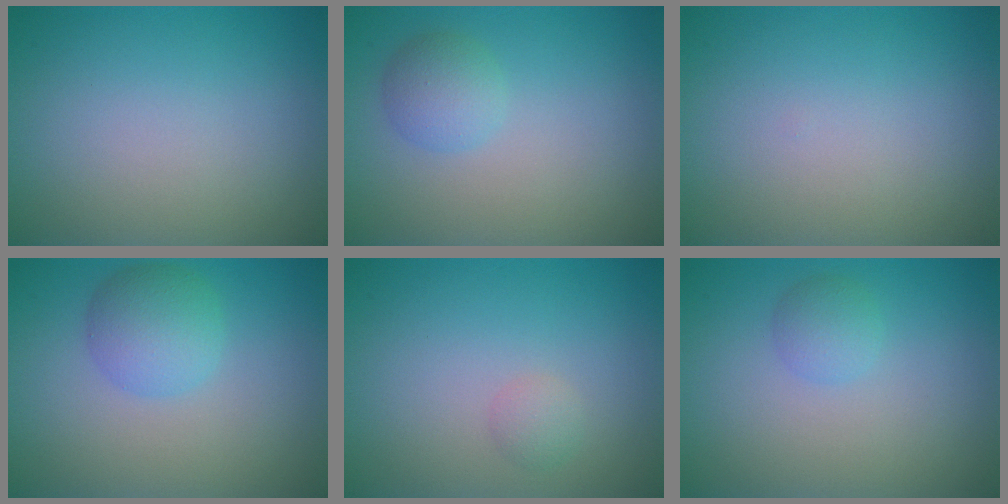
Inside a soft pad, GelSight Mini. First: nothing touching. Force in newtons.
{"total": 2.2, "press": 2.2, "slide": 0.1}
{"total": 0.0}
{"total": 3.5, "press": 3.5, "slide": 0.0}
{"total": 1.1, "press": 1.1, "slide": 0.0}
{"total": 1.5, "press": 1.5, "slide": 0.0}